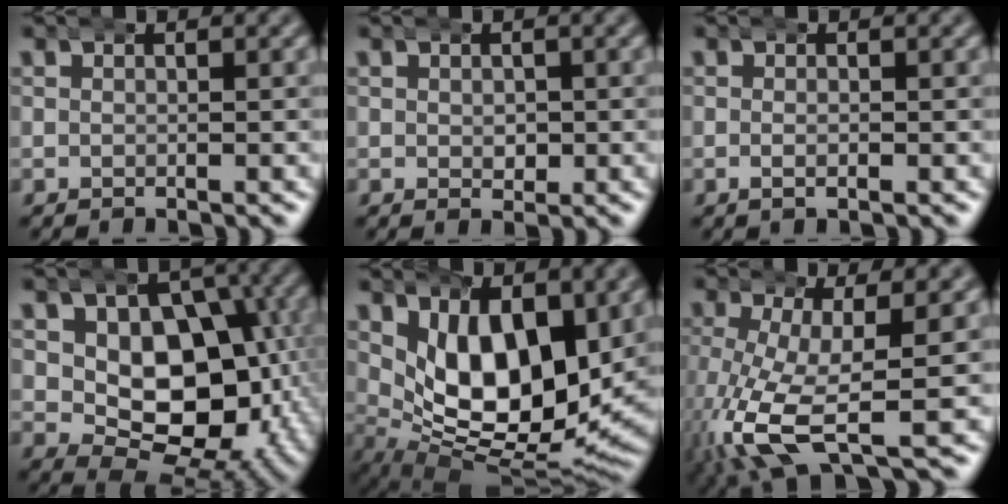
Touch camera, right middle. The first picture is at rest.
{"total": 1.0, "force": [0.0, 0.7, 0.7], "torque": [-0.008, -0.006, 0.003]}
{"total": 0.6, "force": [-0.2, 0.0, 0.6], "torque": [-0.008, -0.002, -0.005]}
{"total": 12.4, "force": [0.2, 9.1, 8.5], "torque": [-0.134, -0.036, 0.008]}
{"total": 14.0, "force": [1.6, 8.4, 11.1], "torque": [-0.186, -0.036, 0.033]}
{"total": 7.8, "force": [-1.9, 3.4, 6.7], "torque": [-0.148, -0.037, -0.013]}